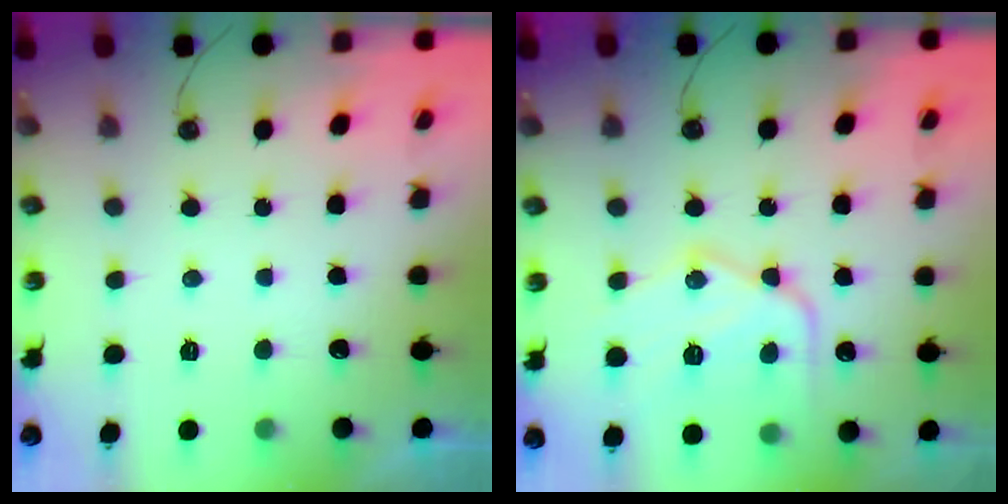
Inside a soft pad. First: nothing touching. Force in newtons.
{"total": 15.9, "press": 15.8, "slide": 1.0}